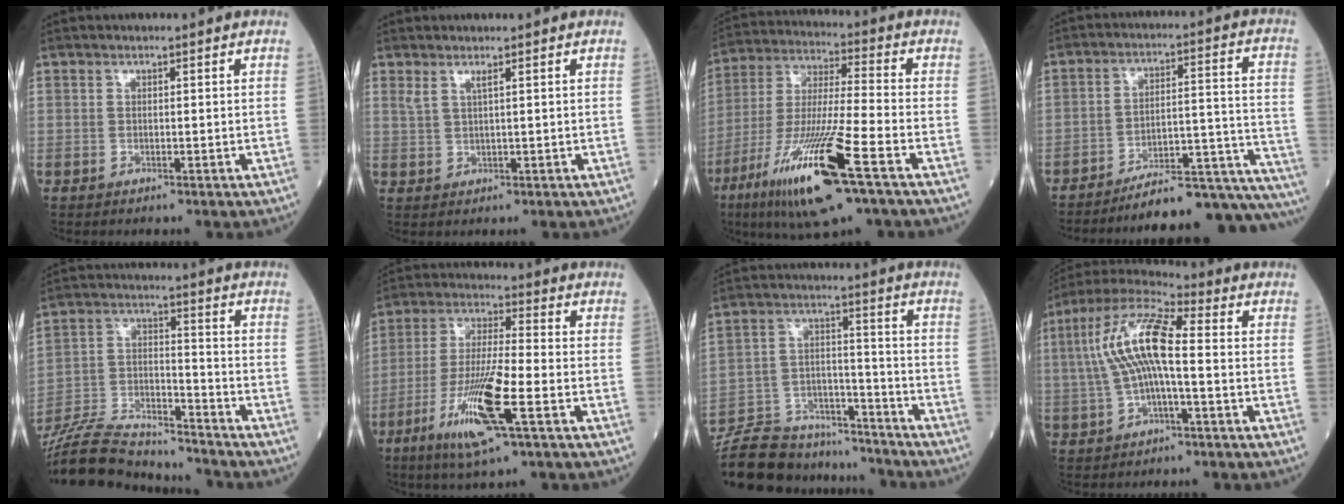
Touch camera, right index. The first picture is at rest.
{"total": 1.6, "force": [1.1, -0.1, 1.1], "torque": [-0.031, 0.004, 0.027]}
{"total": 18.6, "force": [-9.2, 1.1, 16.1], "torque": [-0.335, -0.042, -0.168]}
{"total": 20.6, "force": [-19.5, 0.8, 6.6], "torque": [-0.023, 0.039, -0.263]}
{"total": 18.2, "force": [-17.3, 2.2, 5.2], "torque": [-0.117, 0.002, -0.293]}
{"total": 12.8, "force": [-5.5, 0.6, 11.6], "torque": [-0.234, -0.020, -0.101]}
{"total": 18.0, "force": [-16.8, 4.7, 4.4], "torque": [-0.093, 0.019, -0.266]}
{"total": 11.7, "force": [0.3, 2.5, 11.4], "torque": [-0.239, 0.029, 0.000]}